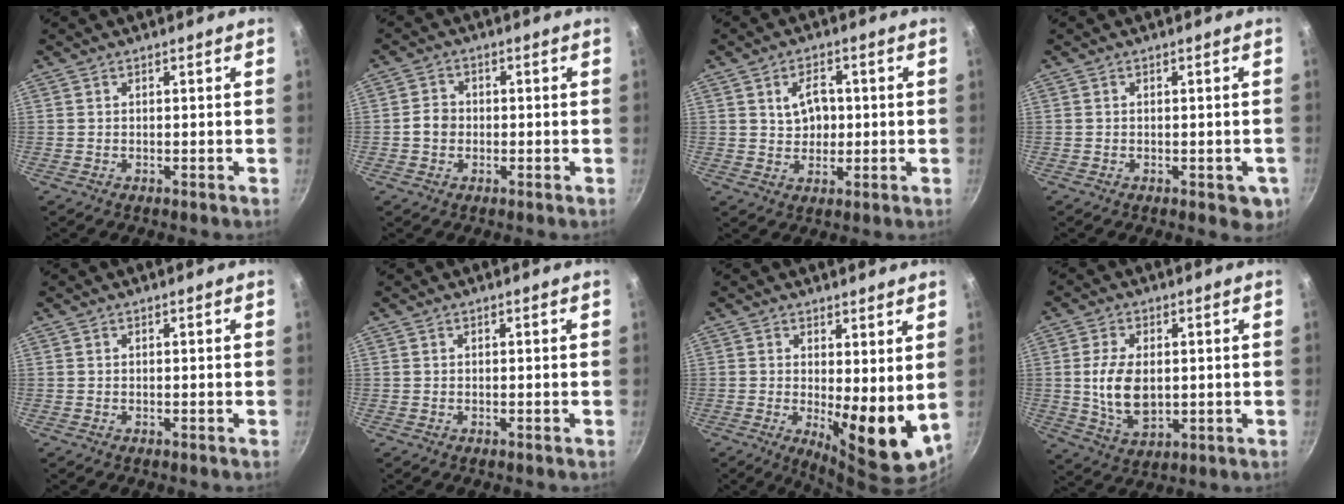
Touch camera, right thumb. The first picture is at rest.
{"total": 3.5, "force": [-0.6, 3.0, 1.6], "torque": [-0.012, 0.012, -0.014]}
{"total": 5.9, "force": [1.1, 4.4, 3.9], "torque": [-0.042, 0.000, 0.020]}
{"total": 4.2, "force": [-1.3, 2.2, 3.3], "torque": [-0.024, 0.001, -0.013]}
{"total": 0.0}
{"total": 0.0}
{"total": 10.7, "force": [0.9, 3.9, 10.0], "torque": [-0.121, -0.031, 0.022]}
{"total": 9.9, "force": [0.6, 5.8, 8.0], "torque": [-0.148, -0.010, 0.019]}